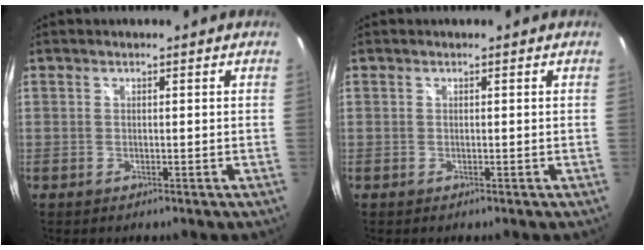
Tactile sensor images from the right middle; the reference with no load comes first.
{"total": 0.0}